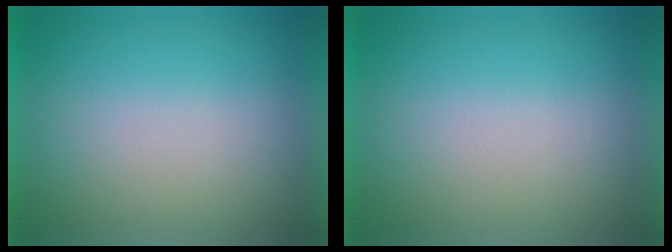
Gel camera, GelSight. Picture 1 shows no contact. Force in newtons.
{"total": 0.0}